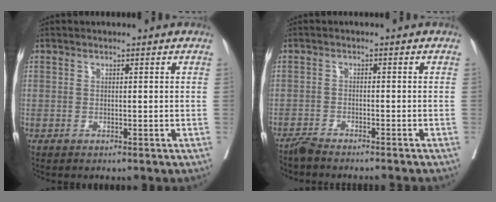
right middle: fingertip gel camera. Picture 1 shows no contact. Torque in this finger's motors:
{"motor_torque": [-0.51, -0.27, 0.00, 0.00]}